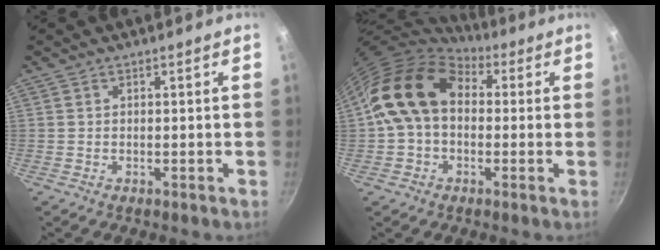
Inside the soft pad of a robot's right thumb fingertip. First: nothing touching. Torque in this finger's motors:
{"motor_torque": [2.27, 2.74, 0.90, -0.83, 0.28]}